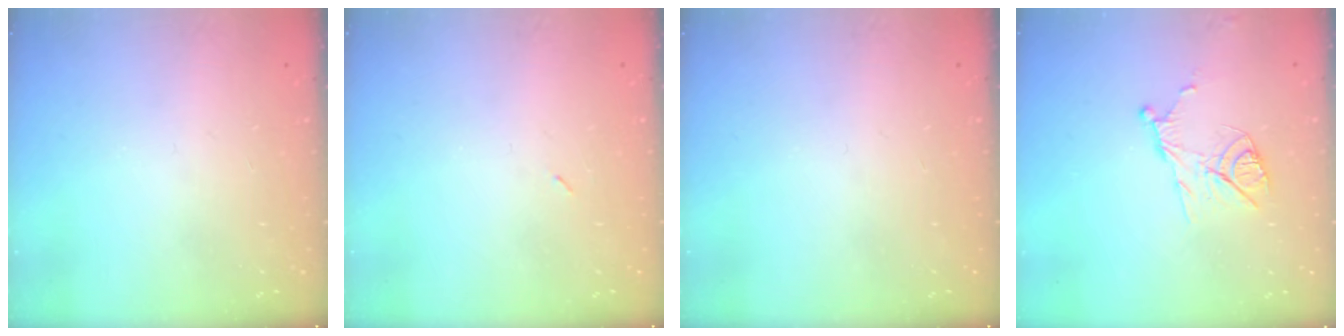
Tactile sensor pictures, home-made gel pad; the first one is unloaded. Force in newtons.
{"total": 2.2, "press": 2.1, "slide": 0.9}
{"total": 0.0}
{"total": 10.9, "press": 10.9, "slide": 0.4}